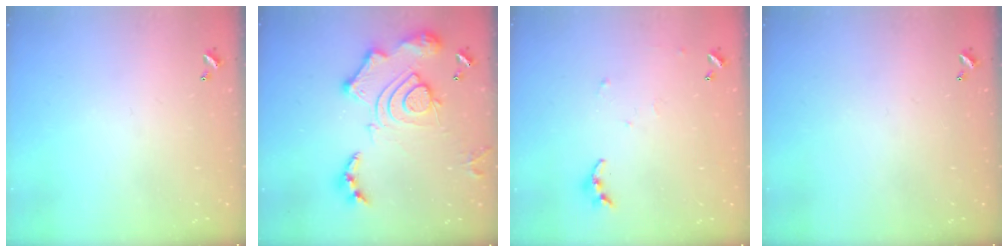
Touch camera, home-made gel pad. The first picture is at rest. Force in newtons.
{"total": 19.7, "press": 19.6, "slide": 1.8}
{"total": 4.7, "press": 4.7, "slide": 0.5}
{"total": 0.0}